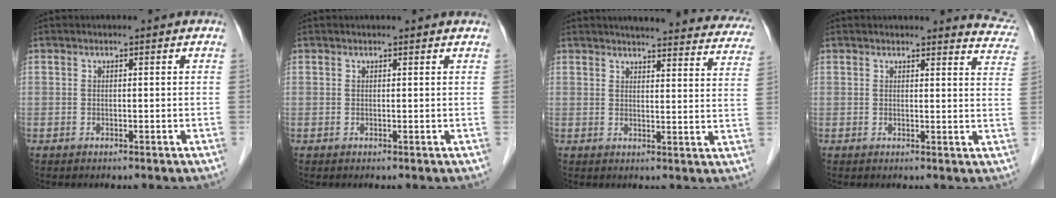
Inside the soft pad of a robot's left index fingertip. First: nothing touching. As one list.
[{"total": 2.0, "force": [1.9, 0.3, 0.4], "torque": [-0.012, 0.013, 0.017]}, {"total": 24.0, "force": [22.5, 3.5, 7.4], "torque": [-0.084, -0.054, 0.245]}, {"total": 7.0, "force": [6.9, 1.0, 0.4], "torque": [0.020, -0.036, 0.041]}]